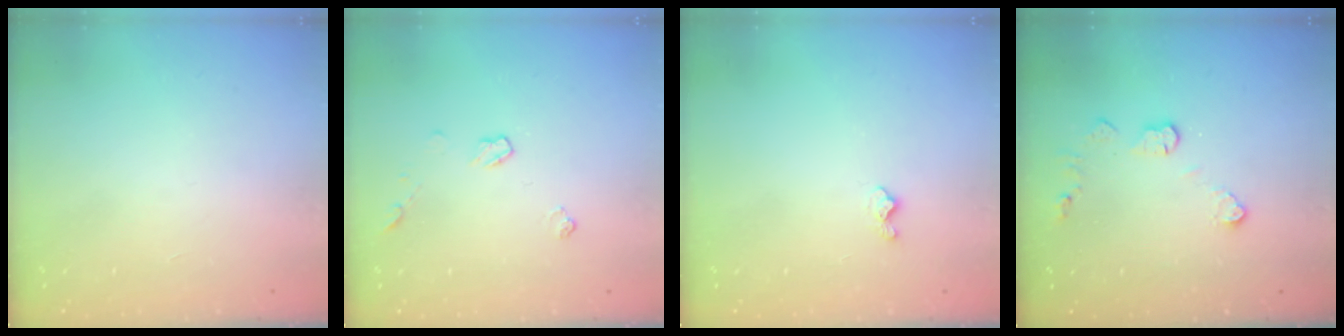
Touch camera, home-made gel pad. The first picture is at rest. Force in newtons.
{"total": 5.2, "press": 5.1, "slide": 0.7}
{"total": 3.5, "press": 3.5, "slide": 0.4}
{"total": 5.1, "press": 5.1, "slide": 0.2}